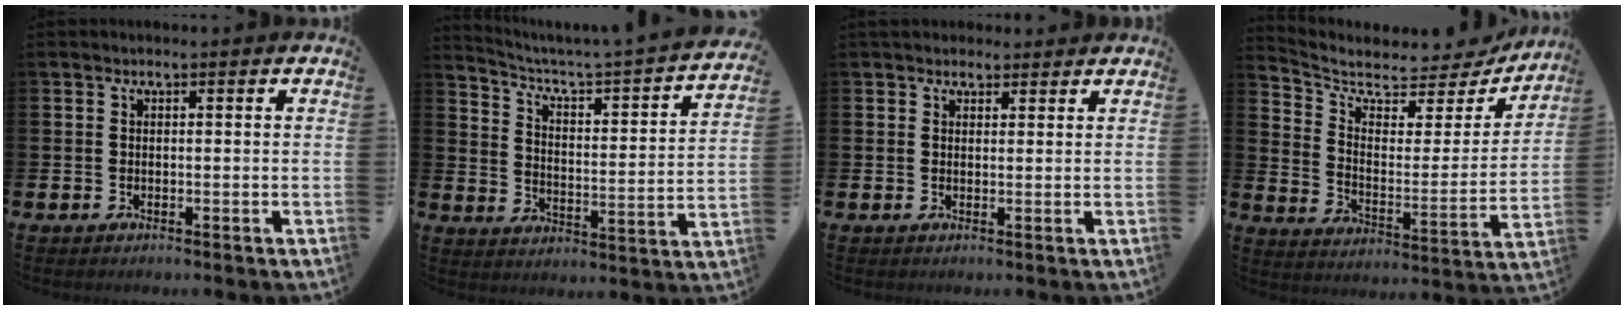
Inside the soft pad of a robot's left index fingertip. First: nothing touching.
{"total": 4.3, "force": [3.8, 0.2, 2.0], "torque": [-0.063, -0.038, 0.053]}
{"total": 2.4, "force": [2.2, 1.0, 0.1], "torque": [0.009, -0.006, 0.036]}
{"total": 6.0, "force": [5.3, 2.3, 1.4], "torque": [-0.056, -0.051, 0.083]}